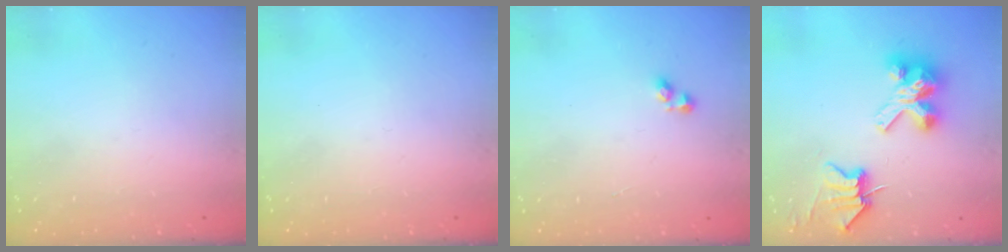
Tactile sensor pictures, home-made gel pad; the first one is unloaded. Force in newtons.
{"total": 0.0}
{"total": 2.4, "press": 2.3, "slide": 0.6}
{"total": 9.8, "press": 9.8, "slide": 1.0}